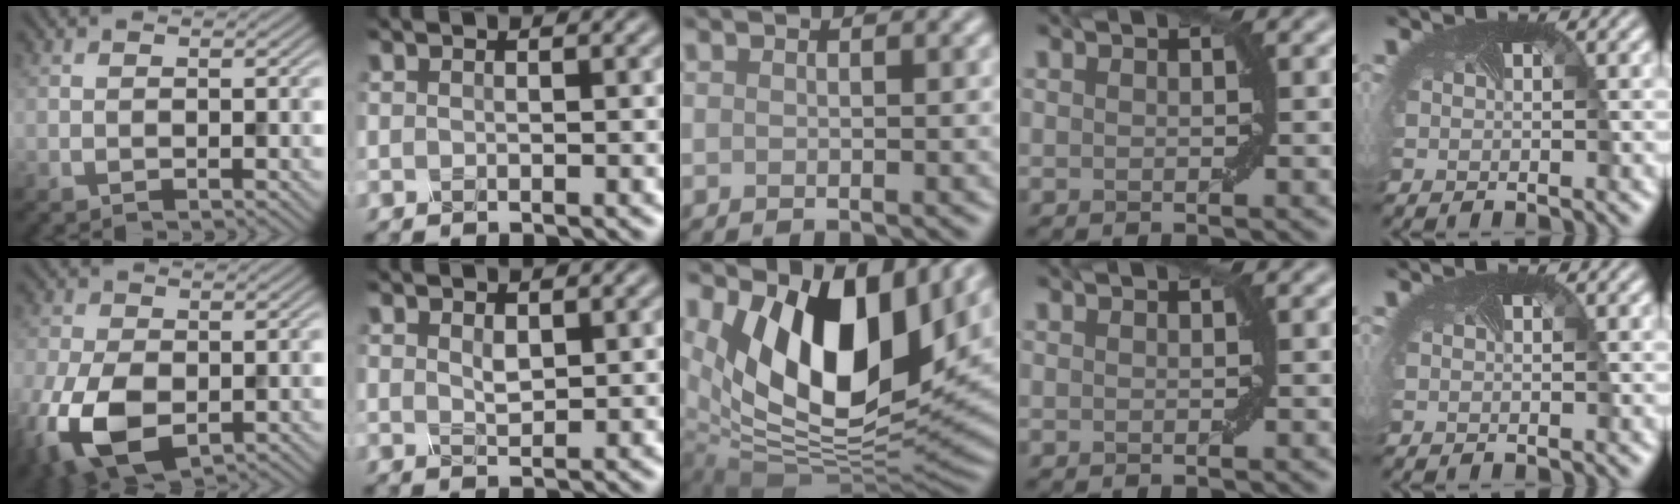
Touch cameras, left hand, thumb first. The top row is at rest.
{"thumb": {"total": 10.4, "force": [-3.2, 6.4, 7.6], "torque": [-0.202, -0.028, -0.057]}, "index": {"total": 1.1, "force": [0.4, 0.6, 0.8], "torque": [-0.018, -0.002, 0.012]}, "middle": {"total": 13.7, "force": [5.6, 7.2, 10.1], "torque": [-0.175, -0.012, 0.104]}}